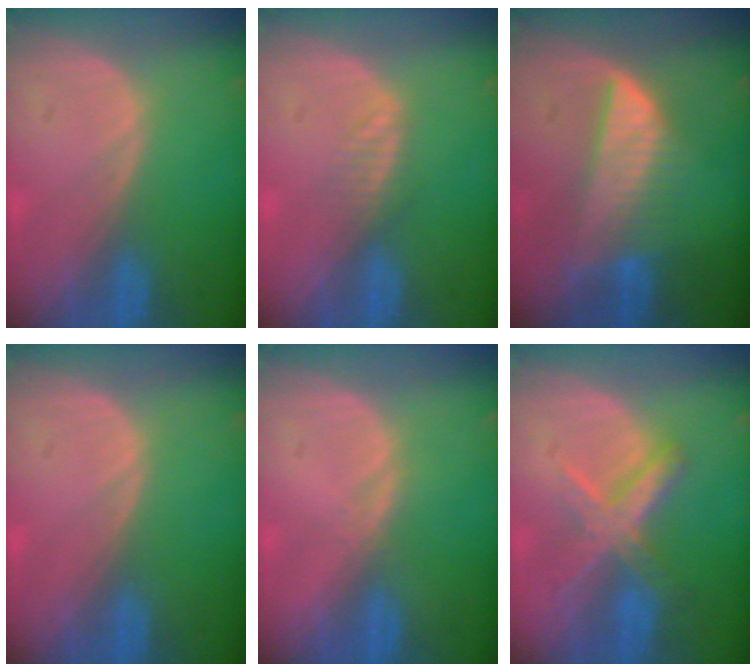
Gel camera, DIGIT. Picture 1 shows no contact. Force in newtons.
{"total": 2.0, "press": 2.0, "slide": 0.2}
{"total": 7.1, "press": 6.8, "slide": 2.2}
{"total": 0.0}
{"total": 0.8, "press": 0.6, "slide": 0.5}
{"total": 7.1, "press": 6.2, "slide": 3.6}